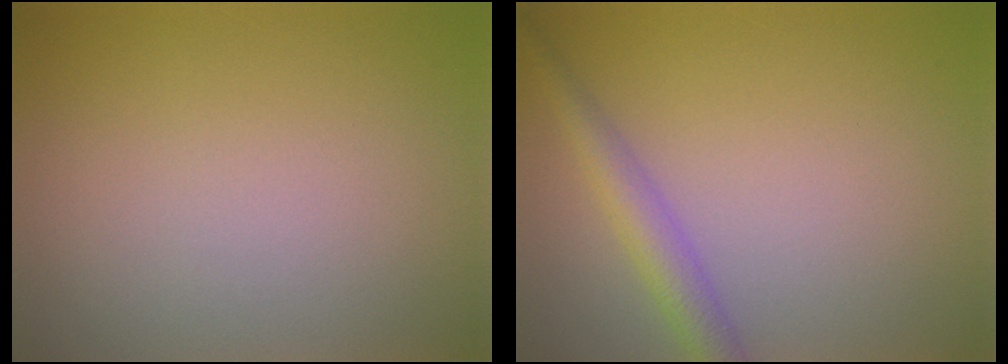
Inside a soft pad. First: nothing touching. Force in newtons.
{"total": 2.8, "press": 2.8, "slide": 0.2}